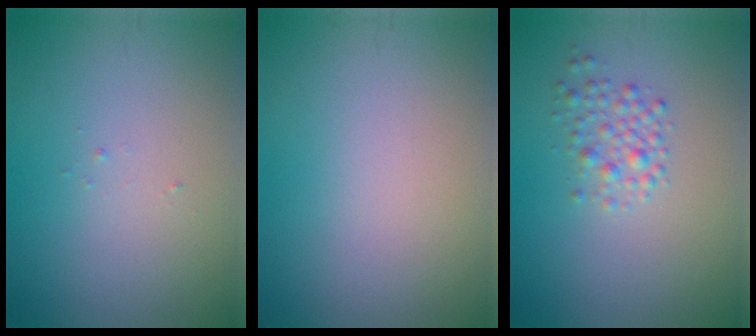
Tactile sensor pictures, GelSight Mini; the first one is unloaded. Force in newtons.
{"total": 0.0}
{"total": 2.0, "press": 2.0, "slide": 0.0}